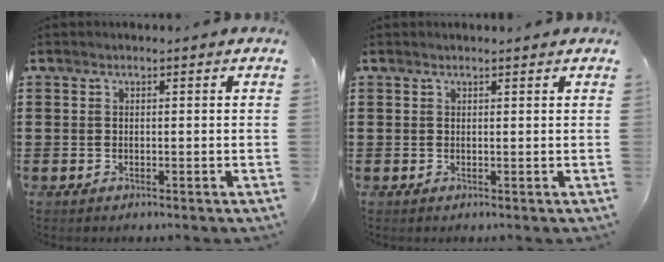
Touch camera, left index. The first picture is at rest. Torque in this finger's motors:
{"motor_torque": [0.68, -1.28, -0.04, -0.02]}